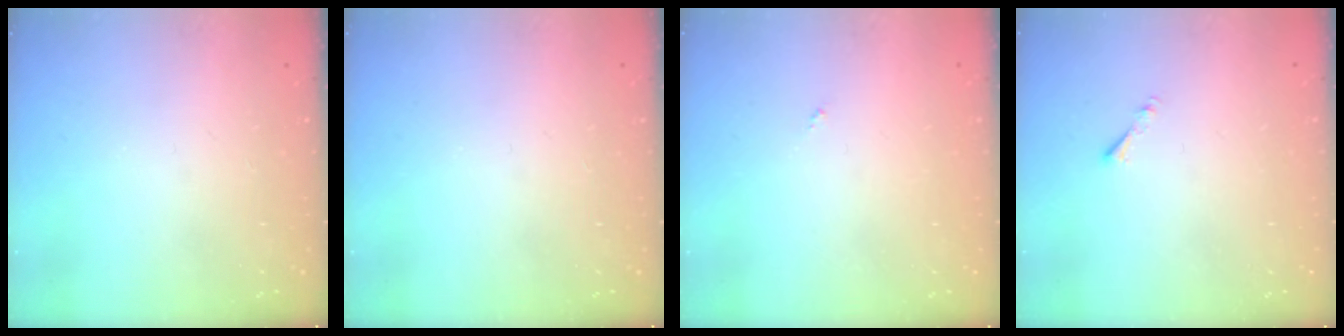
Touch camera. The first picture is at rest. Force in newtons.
{"total": 0.0}
{"total": 0.0}
{"total": 0.8, "press": 0.7, "slide": 0.3}